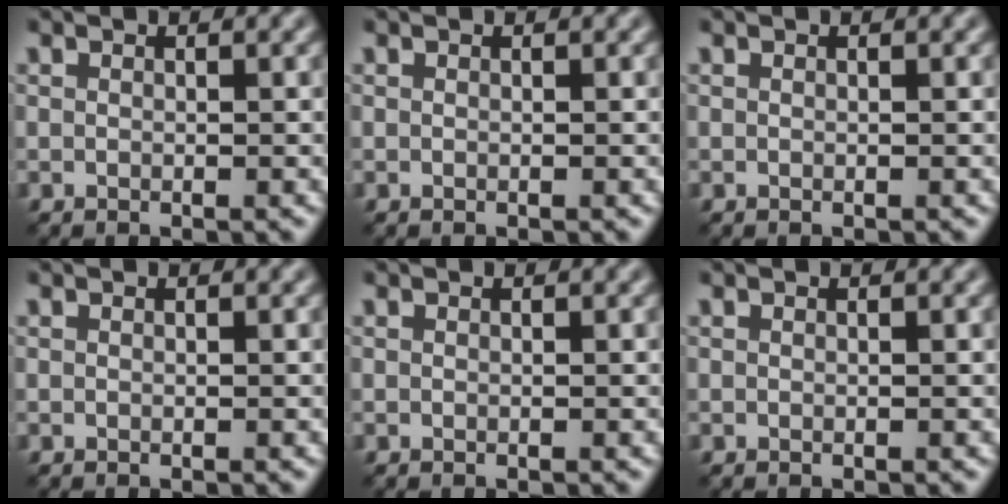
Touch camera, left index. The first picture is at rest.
{"total": 0.0}
{"total": 0.0}
{"total": 0.0}
{"total": 0.0}
{"total": 0.0}